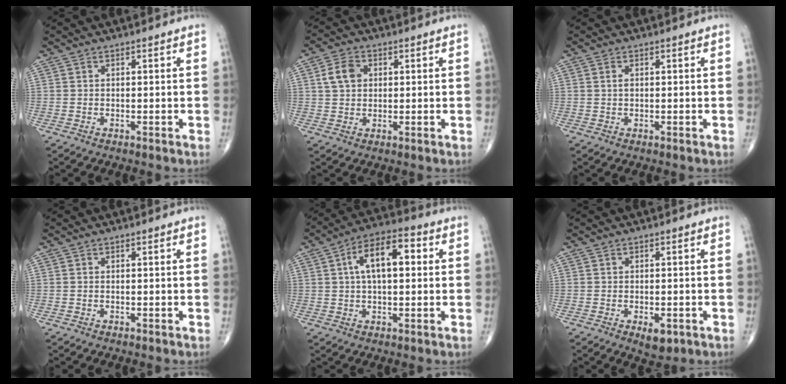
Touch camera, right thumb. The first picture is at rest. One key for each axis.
{"total": 5.1, "fx": 1.3, "fy": 3.8, "fz": 3.1, "tx": -0.051, "ty": 0.003, "tz": 0.021}
{"total": 1.0, "fx": 0.2, "fy": 0.5, "fz": 0.8, "tx": -0.013, "ty": 0.002, "tz": 0.004}
{"total": 0.0}
{"total": 11.1, "fx": 2.2, "fy": 5.4, "fz": 9.4, "tx": -0.148, "ty": 0.024, "tz": 0.027}
{"total": 3.6, "fx": -1.4, "fy": 1.9, "fz": 2.8, "tx": -0.033, "ty": -0.001, "tz": -0.012}